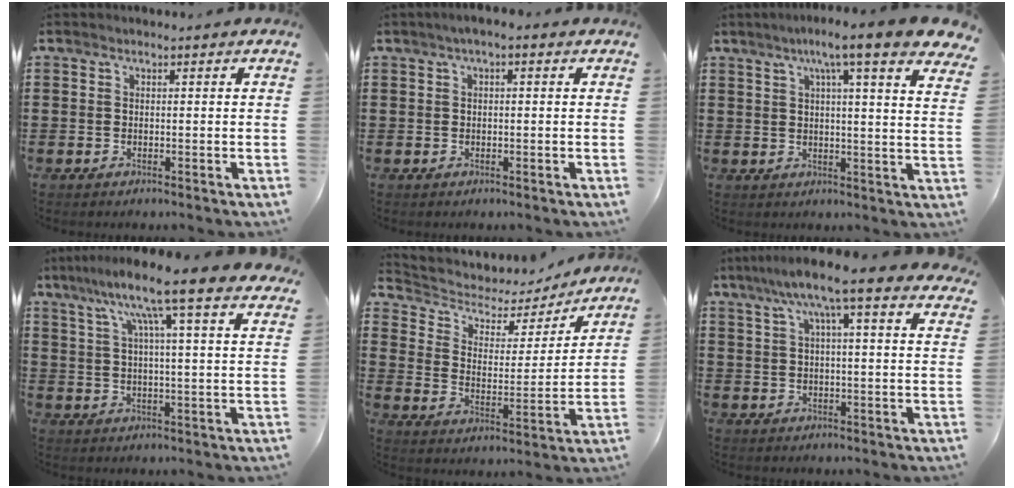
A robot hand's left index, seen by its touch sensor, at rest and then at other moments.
{"total": 1.2, "force": [-0.4, 0.4, 1.1], "torque": [-0.017, -0.001, -0.008]}
{"total": 7.4, "force": [5.1, -0.2, 5.4], "torque": [-0.107, -0.020, 0.078]}
{"total": 10.7, "force": [7.4, 0.2, 7.6], "torque": [-0.156, -0.028, 0.116]}
{"total": 4.3, "force": [3.2, 2.7, 1.3], "torque": [-0.051, -0.018, 0.047]}
{"total": 9.6, "force": [6.6, 1.1, 6.9], "torque": [-0.137, -0.014, 0.109]}